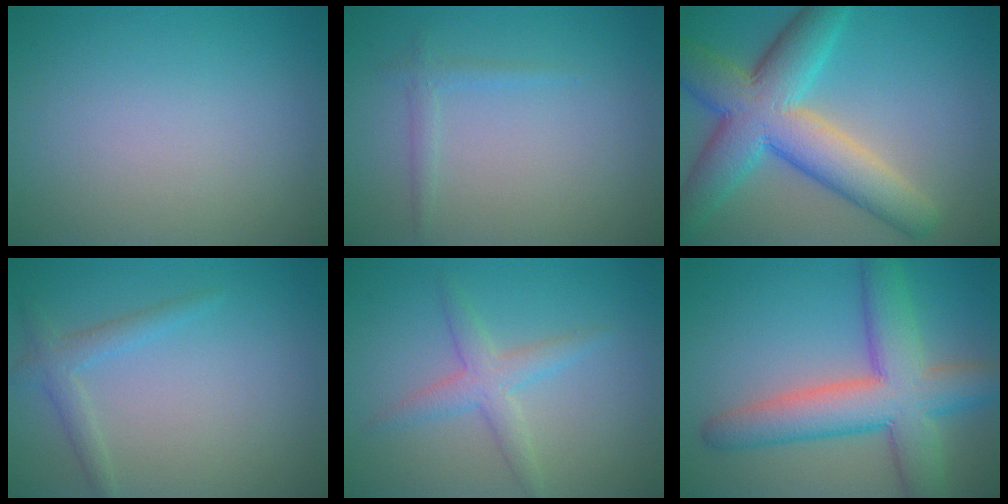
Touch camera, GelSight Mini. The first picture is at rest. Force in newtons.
{"total": 1.1, "press": 1.1, "slide": 0.1}
{"total": 9.7, "press": 9.7, "slide": 0.4}
{"total": 2.0, "press": 2.0, "slide": 0.1}
{"total": 2.7, "press": 2.7, "slide": 0.0}
{"total": 8.7, "press": 8.7, "slide": 0.5}